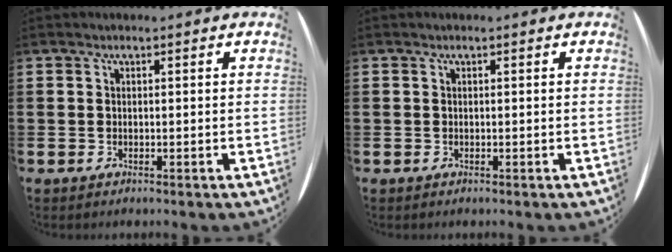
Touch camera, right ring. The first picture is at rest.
{"total": 0.0}